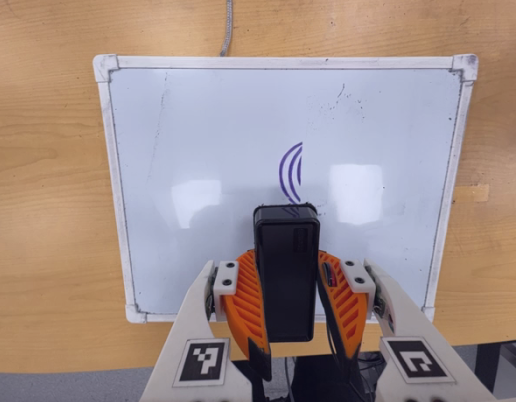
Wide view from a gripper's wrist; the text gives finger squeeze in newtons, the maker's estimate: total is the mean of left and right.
{"total": 6.2, "left": 5.8, "right": 6.6}